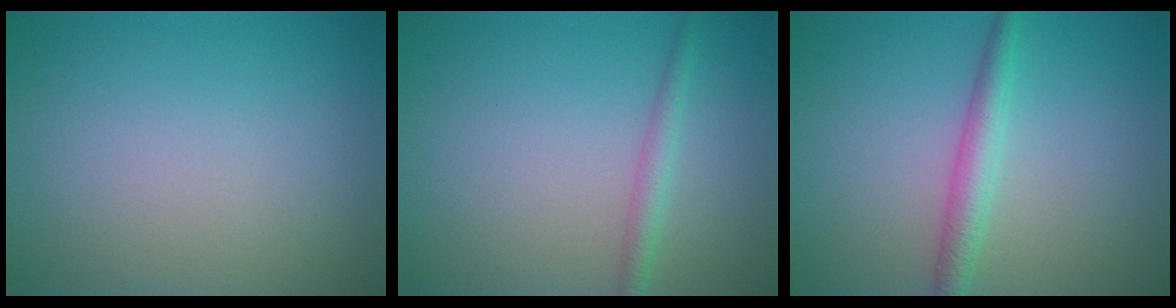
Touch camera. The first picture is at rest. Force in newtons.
{"total": 1.7, "press": 1.7, "slide": 0.0}
{"total": 2.7, "press": 2.7, "slide": 0.0}